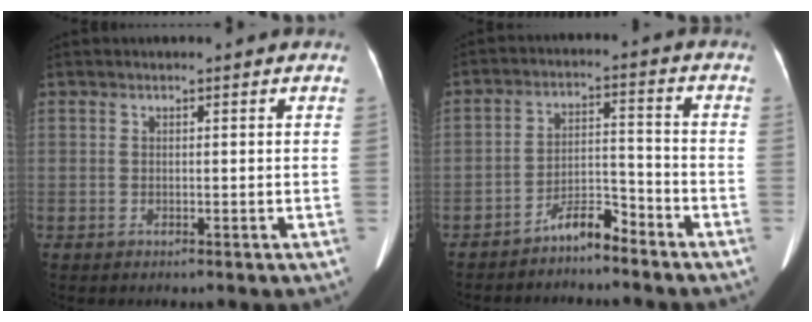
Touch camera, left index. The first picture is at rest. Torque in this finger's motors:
{"motor_torque": [0.49, 0.49, 0.02, 0.00]}